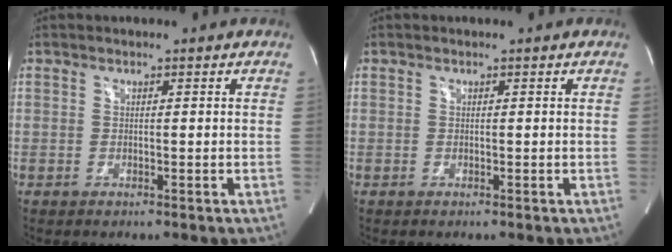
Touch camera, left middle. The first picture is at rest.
{"total": 0.0}